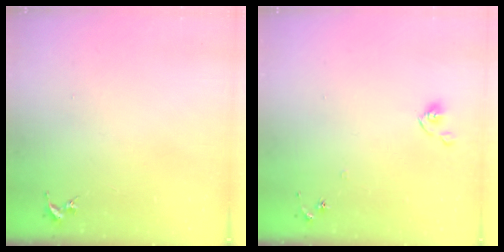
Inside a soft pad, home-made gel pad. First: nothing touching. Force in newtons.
{"total": 6.1, "press": 6.1, "slide": 0.5}